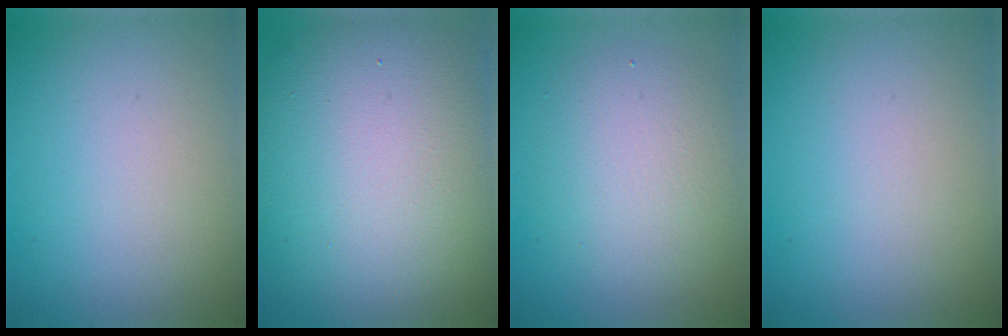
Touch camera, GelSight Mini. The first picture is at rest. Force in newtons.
{"total": 14.8, "press": 14.8, "slide": 0.7}
{"total": 4.4, "press": 4.4, "slide": 0.3}
{"total": 1.6, "press": 1.6, "slide": 0.0}